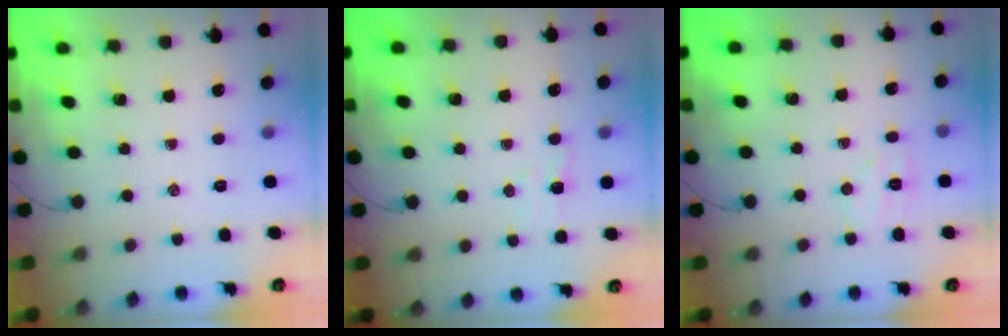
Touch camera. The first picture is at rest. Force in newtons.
{"total": 2.8, "press": 2.7, "slide": 0.7}
{"total": 6.3, "press": 6.2, "slide": 1.0}